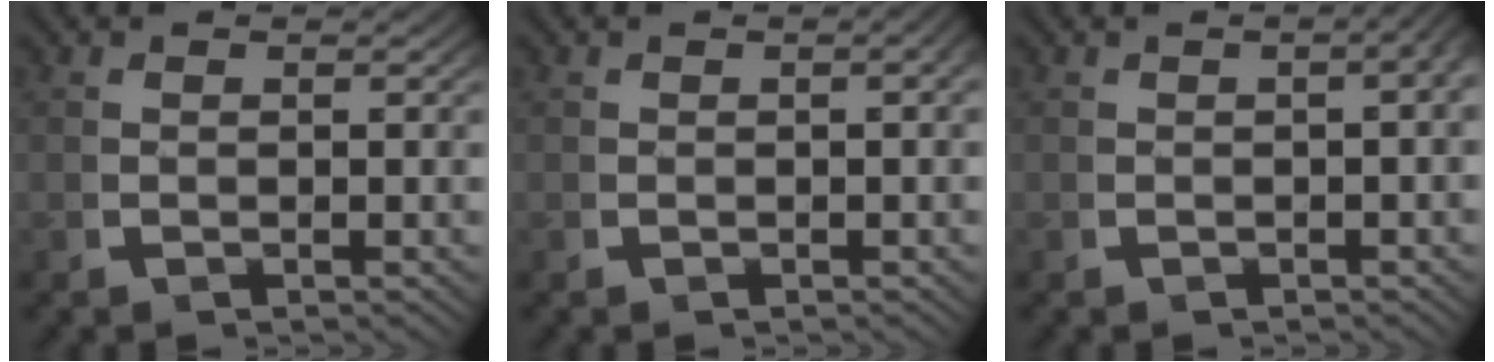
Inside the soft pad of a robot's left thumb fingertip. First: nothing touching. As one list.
[{"total": 1.1, "force": [-0.2, 0.4, 1.0], "torque": [-0.013, 0.004, -0.005]}, {"total": 4.0, "force": [0.3, 1.8, 3.6], "torque": [-0.034, 0.021, -0.007]}]